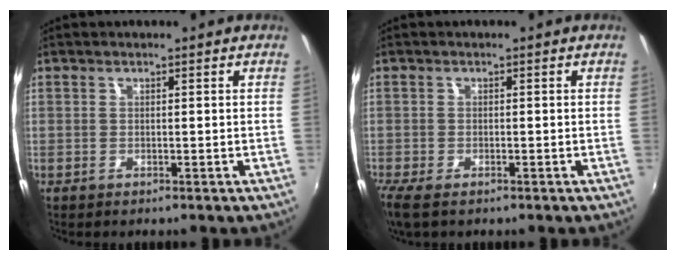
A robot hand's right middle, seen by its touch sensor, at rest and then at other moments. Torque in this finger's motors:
{"motor_torque": [1.11, -1.03, 0.32, 0.12]}